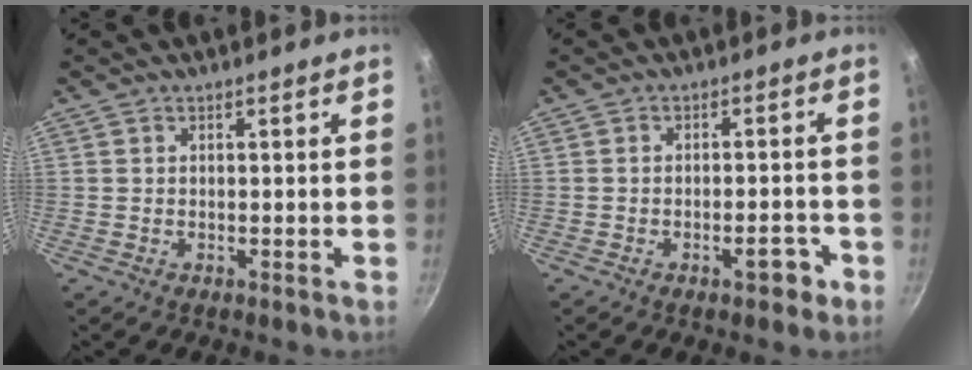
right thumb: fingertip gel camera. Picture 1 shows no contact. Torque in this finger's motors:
{"motor_torque": [-0.01, 0.05, -0.15, 0.01, -0.01]}